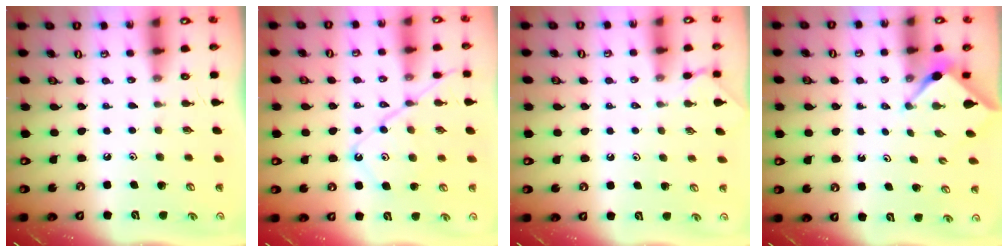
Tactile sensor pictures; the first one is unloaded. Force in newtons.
{"total": 11.0, "press": 10.9, "slide": 1.2}
{"total": 1.9, "press": 1.9, "slide": 0.4}
{"total": 2.9, "press": 2.9, "slide": 0.4}